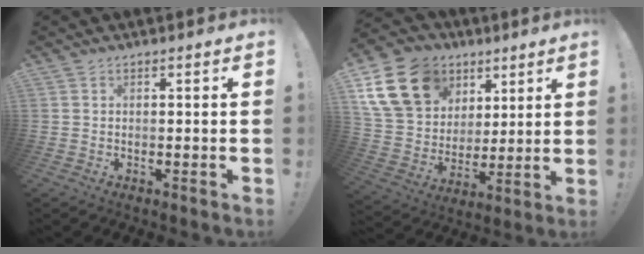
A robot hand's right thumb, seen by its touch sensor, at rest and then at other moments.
{"total": 19.9, "force": [9.2, 15.2, 9.0], "torque": [-0.161, -0.035, 0.197]}